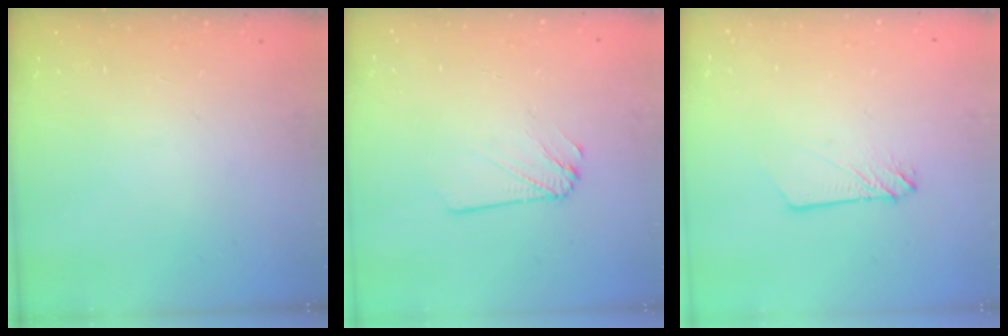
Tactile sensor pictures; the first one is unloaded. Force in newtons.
{"total": 2.2, "press": 2.2, "slide": 0.1}
{"total": 2.3, "press": 2.3, "slide": 0.3}